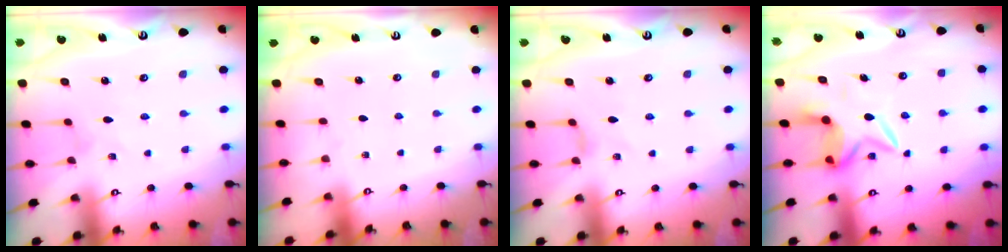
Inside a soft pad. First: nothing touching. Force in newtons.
{"total": 0.0}
{"total": 0.8, "press": 0.8, "slide": 0.3}
{"total": 6.9, "press": 6.9, "slide": 0.6}